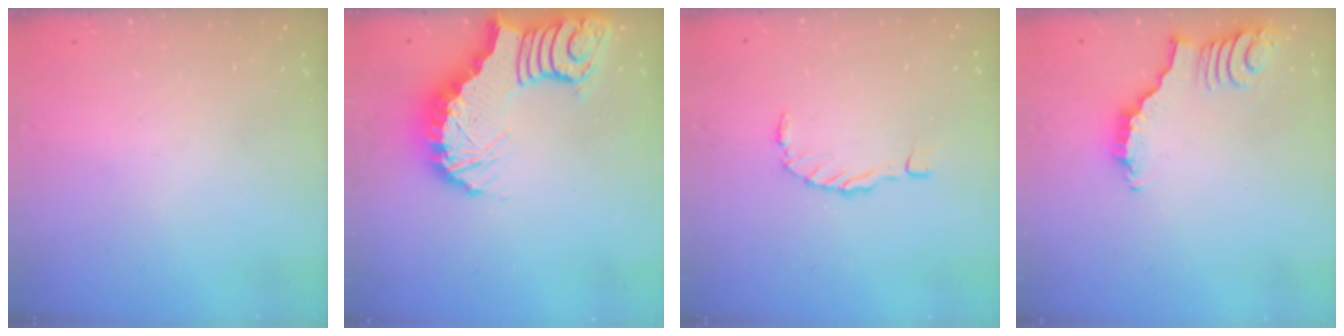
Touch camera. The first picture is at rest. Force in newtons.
{"total": 7.6, "press": 7.5, "slide": 1.2}
{"total": 0.0}
{"total": 3.2, "press": 3.2, "slide": 0.5}